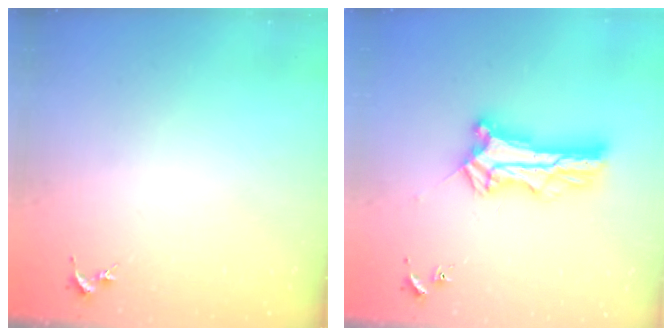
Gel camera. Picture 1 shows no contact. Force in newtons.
{"total": 9.6, "press": 9.6, "slide": 0.8}